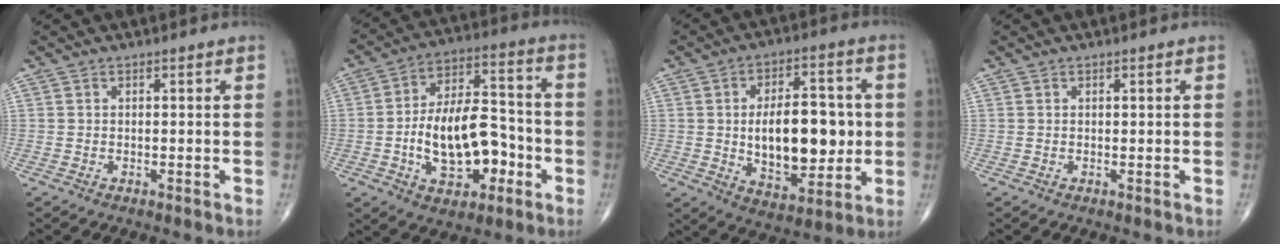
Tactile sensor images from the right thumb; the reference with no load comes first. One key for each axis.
{"total": 17.1, "fx": -4.2, "fy": 9.6, "fz": 13.5, "tx": -0.196, "ty": 0.040, "tz": -0.065}
{"total": 17.4, "fx": -0.3, "fy": 9.4, "fz": 14.7, "tx": -0.186, "ty": 0.005, "tz": 0.006}
{"total": 0.0}